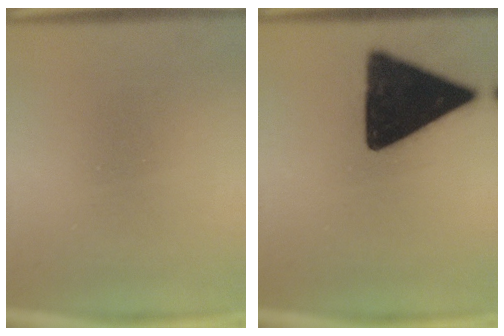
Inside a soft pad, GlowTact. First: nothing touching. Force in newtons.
{"total": 17.1}